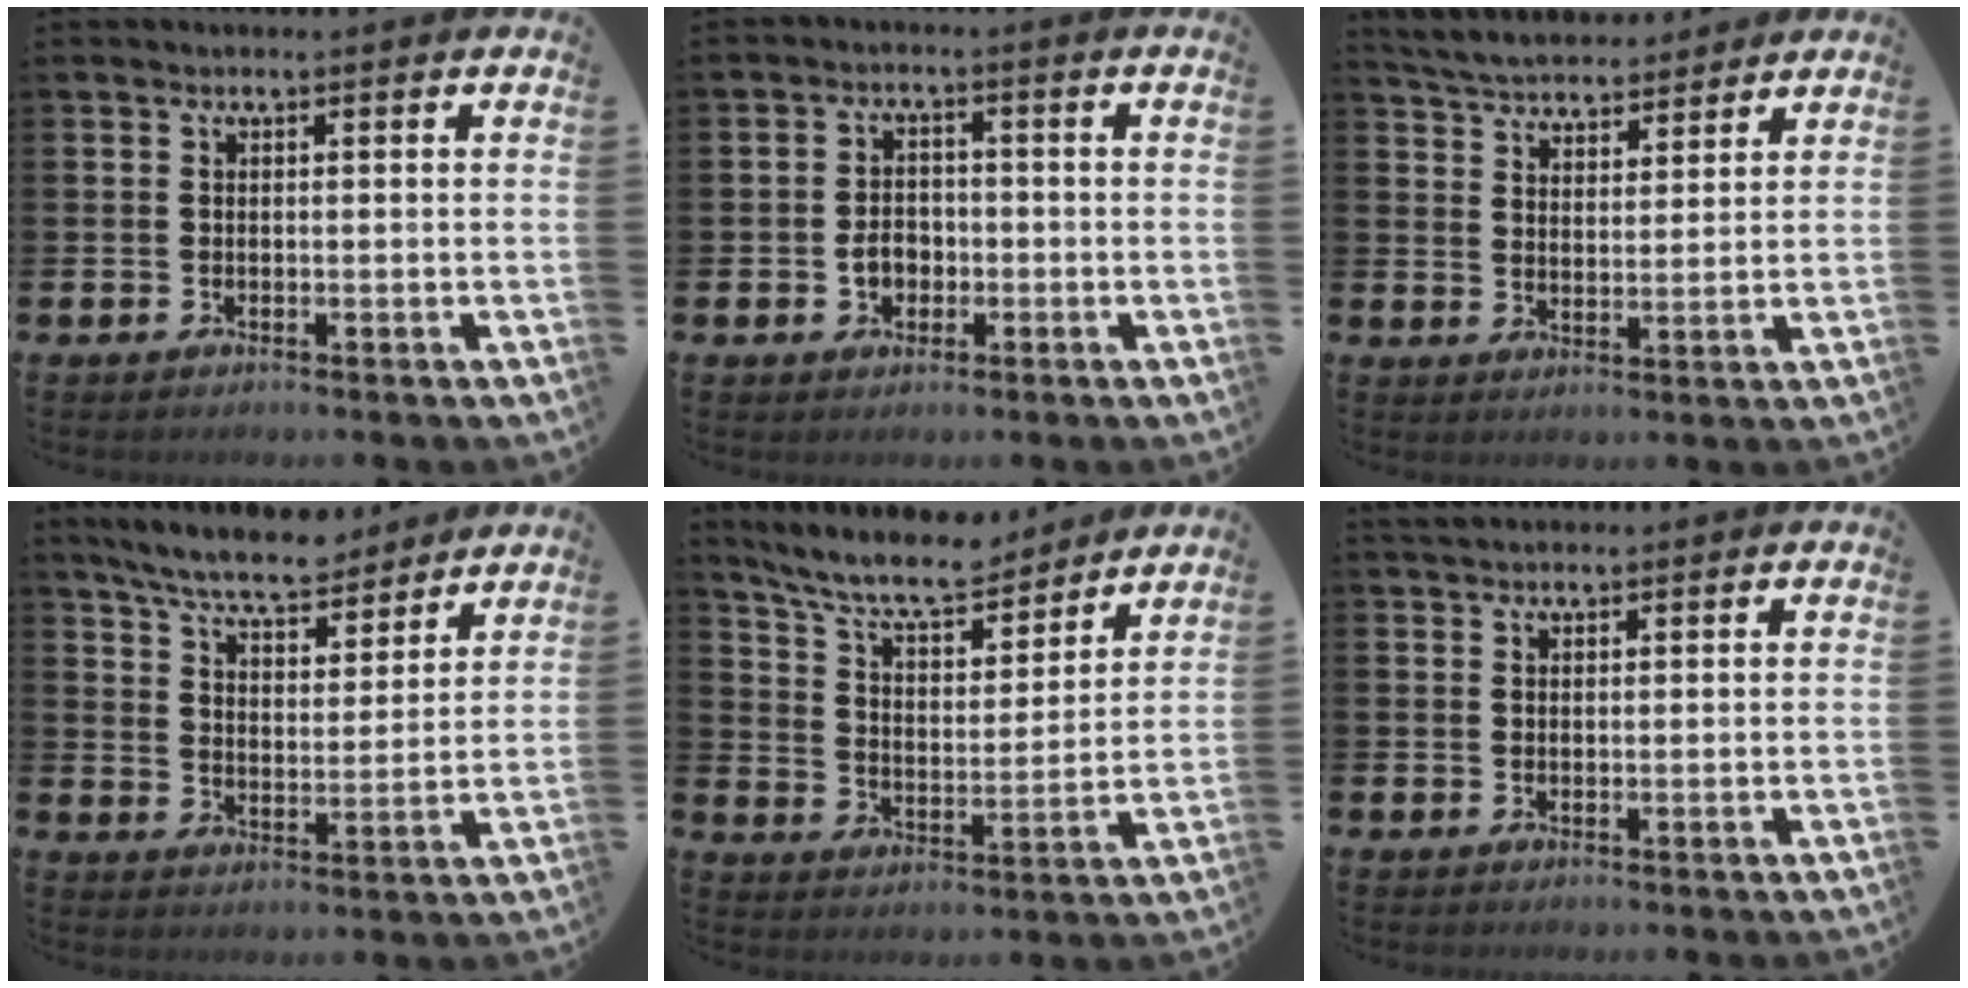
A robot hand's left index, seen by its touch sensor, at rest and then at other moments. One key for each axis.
{"total": 3.2, "fx": -1.0, "fy": 2.5, "fz": 1.6, "tx": -0.021, "ty": -0.001, "tz": -0.025}
{"total": 5.2, "fx": 5.1, "fy": 1.0, "fz": 0.2, "tx": -0.029, "ty": -0.028, "tz": 0.090}
{"total": 7.8, "fx": 7.4, "fy": 1.3, "fz": 2.3, "tx": -0.069, "ty": -0.040, "tz": 0.131}
{"total": 9.0, "fx": 8.2, "fy": 1.9, "fz": 3.0, "tx": -0.079, "ty": -0.054, "tz": 0.144}
{"total": 1.7, "fx": 1.6, "fy": 0.5, "fz": 0.4, "tx": 0.001, "ty": 0.001, "tz": 0.027}